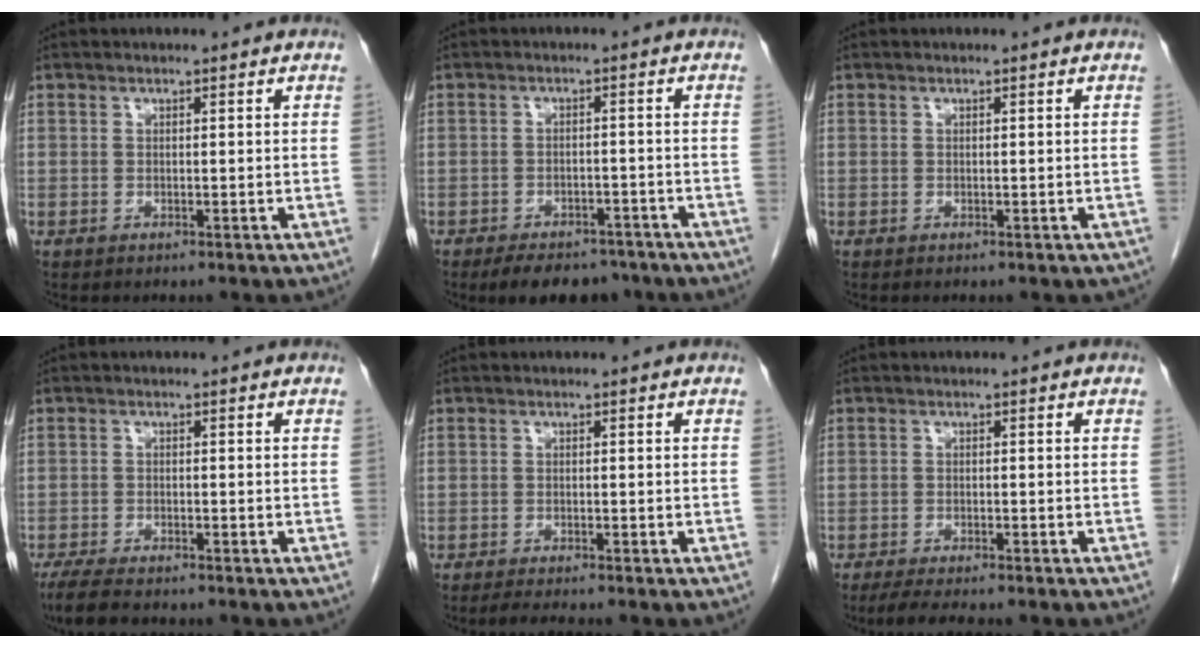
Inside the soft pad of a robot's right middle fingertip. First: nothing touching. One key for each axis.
{"total": 8.6, "fx": -6.9, "fy": 4.0, "fz": 3.3, "tx": -0.038, "ty": 0.002, "tz": -0.096}
{"total": 1.1, "fx": -0.9, "fy": 0.4, "fz": 0.5, "tx": -0.010, "ty": -0.002, "tz": -0.009}
{"total": 5.5, "fx": -4.6, "fy": 1.0, "fz": 2.8, "tx": -0.056, "ty": -0.016, "tz": -0.077}
{"total": 3.2, "fx": -2.8, "fy": 0.0, "fz": 1.6, "tx": -0.028, "ty": -0.008, "tz": -0.041}
{"total": 6.1, "fx": -5.1, "fy": 0.8, "fz": 3.3, "tx": -0.050, "ty": -0.013, "tz": -0.075}